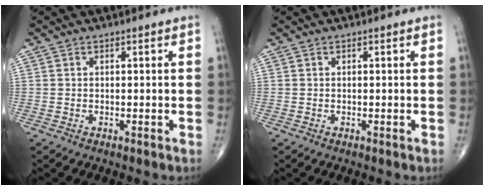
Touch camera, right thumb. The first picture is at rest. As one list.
[{"total": 0.0}]